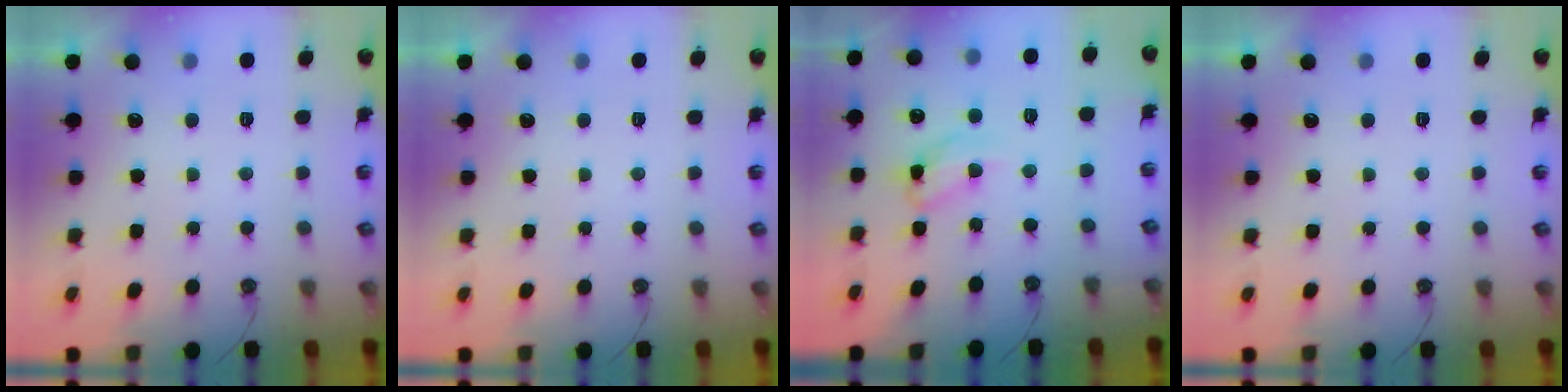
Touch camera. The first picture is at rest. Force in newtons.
{"total": 0.0}
{"total": 11.9, "press": 11.9, "slide": 0.8}
{"total": 0.0}